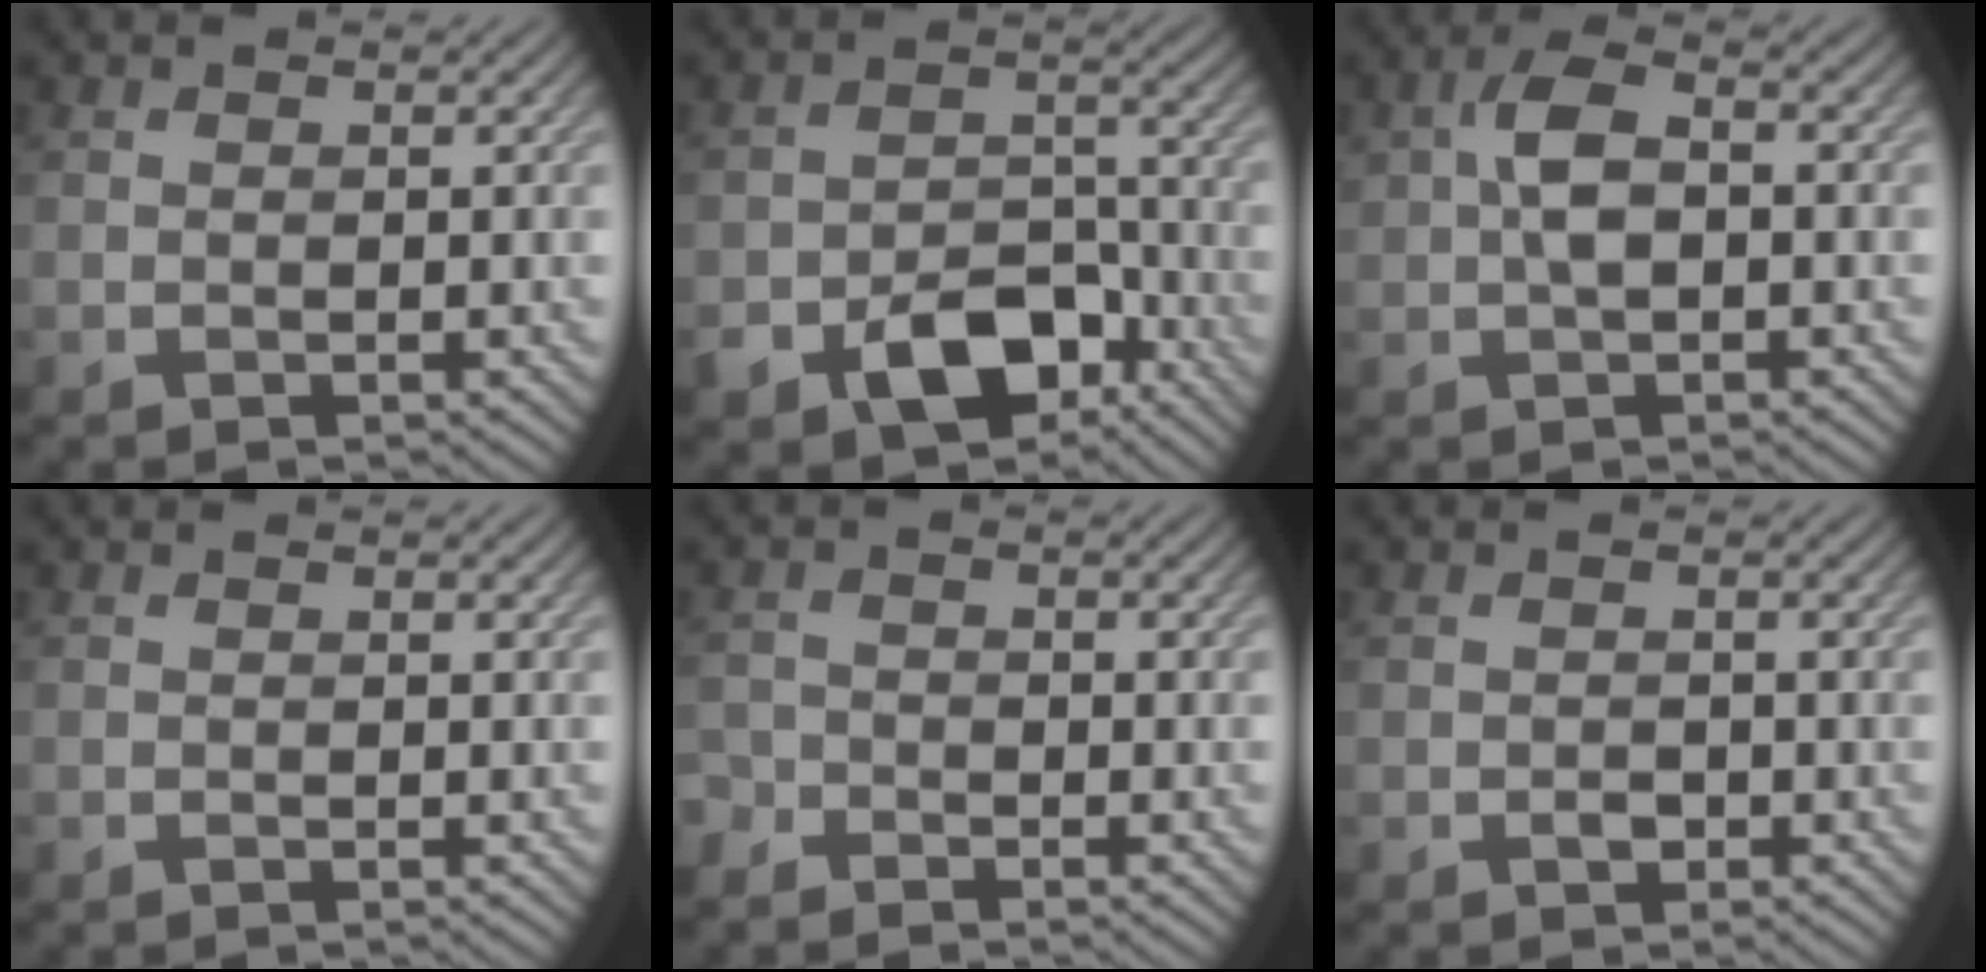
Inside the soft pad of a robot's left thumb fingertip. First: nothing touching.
{"total": 9.6, "force": [-5.7, 5.7, 5.2], "torque": [-0.089, -0.022, -0.099]}
{"total": 4.7, "force": [0.1, 2.5, 4.0], "torque": [-0.084, 0.010, -0.002]}
{"total": 0.0}
{"total": 2.1, "force": [-1.9, 1.0, 0.2], "torque": [-0.005, -0.003, -0.048]}
{"total": 1.1, "force": [-0.6, 0.8, 0.5], "torque": [-0.006, -0.006, -0.012]}